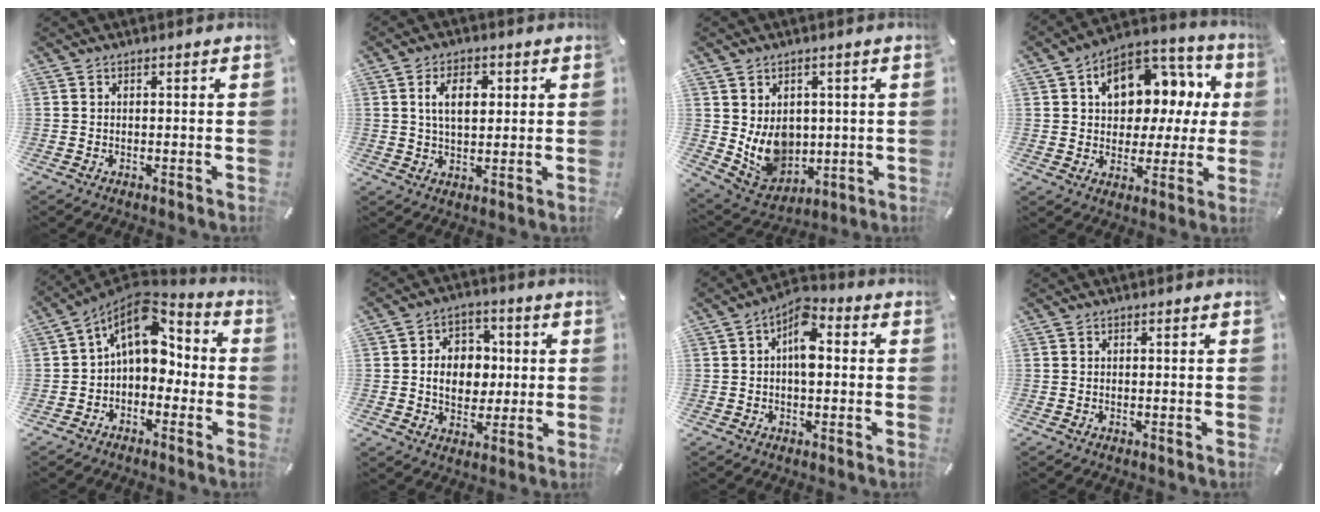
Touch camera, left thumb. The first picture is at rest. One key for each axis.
{"total": 7.4, "fx": 1.9, "fy": 4.7, "fz": 5.4, "tx": -0.093, "ty": 0.004, "tz": 0.029}
{"total": 9.8, "fx": 1.6, "fy": 8.6, "fz": 4.3, "tx": -0.087, "ty": -0.022, "tz": 0.037}
{"total": 13.6, "fx": 4.0, "fy": 9.7, "fz": 8.7, "tx": -0.131, "ty": -0.016, "tz": 0.071}
{"total": 12.2, "fx": 3.0, "fy": 8.3, "fz": 8.4, "tx": -0.142, "ty": -0.019, "tz": 0.054}
{"total": 9.2, "fx": 0.1, "fy": 7.7, "fz": 5.1, "tx": -0.083, "ty": 0.011, "tz": 0.001}
{"total": 7.4, "fx": 0.5, "fy": 4.1, "fz": 6.2, "tx": -0.091, "ty": 0.004, "tz": 0.006}
{"total": 0.0}